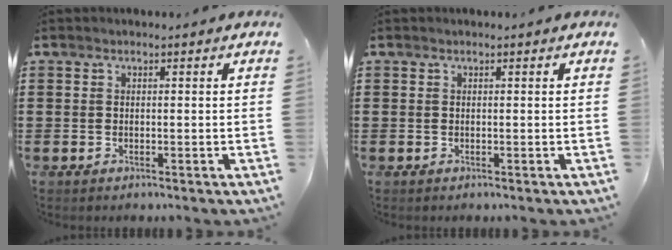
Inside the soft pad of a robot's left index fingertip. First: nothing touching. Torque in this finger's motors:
{"motor_torque": [0.00, 0.00, 0.00, 0.00]}